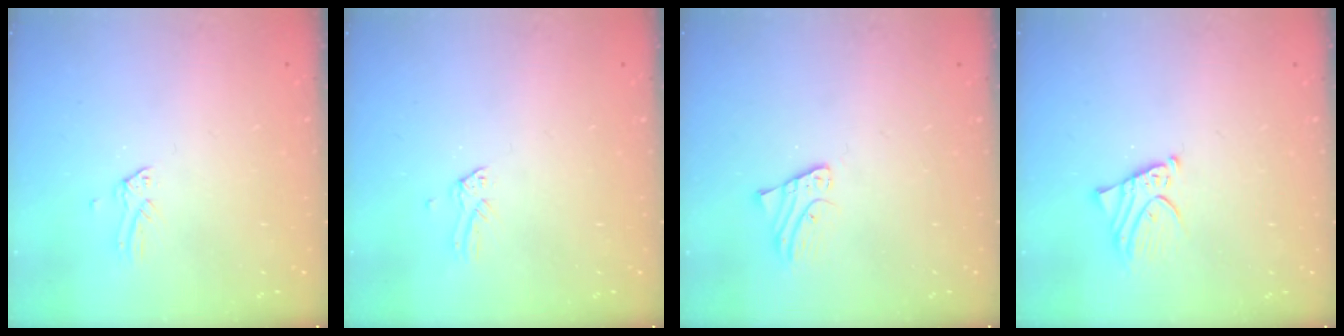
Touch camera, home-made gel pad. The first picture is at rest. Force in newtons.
{"total": 0.0}
{"total": 2.1, "press": 2.1, "slide": 0.0}
{"total": 2.9, "press": 2.9, "slide": 0.3}